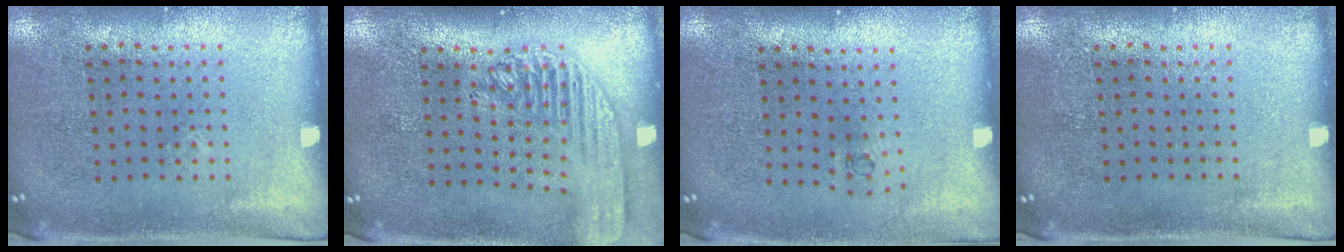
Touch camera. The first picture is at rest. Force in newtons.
{"total": 2.1, "press": 1.8, "slide": 1.1}
{"total": 0.6, "press": 0.2, "slide": 0.5}
{"total": 0.0}